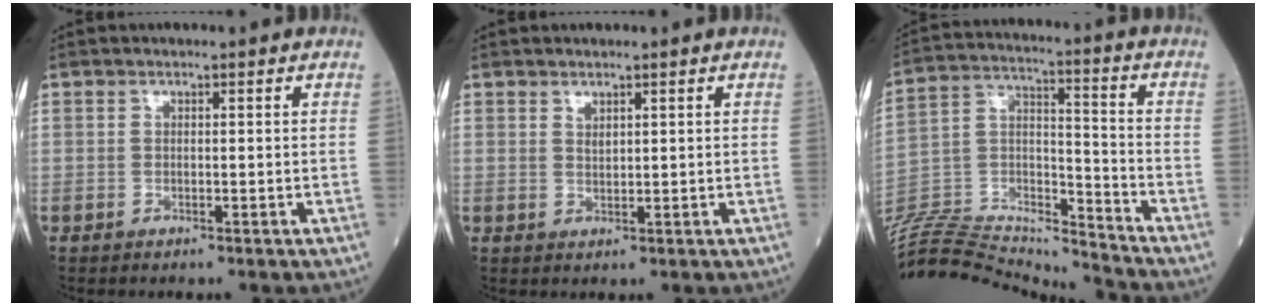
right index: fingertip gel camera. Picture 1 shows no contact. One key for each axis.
{"total": 1.1, "fx": 0.9, "fy": 0.2, "fz": 0.6, "tx": -0.013, "ty": -0.004, "tz": 0.020}
{"total": 21.2, "fx": -20.8, "fy": 0.5, "fz": 4.0, "tx": -0.081, "ty": 0.028, "tz": -0.345}